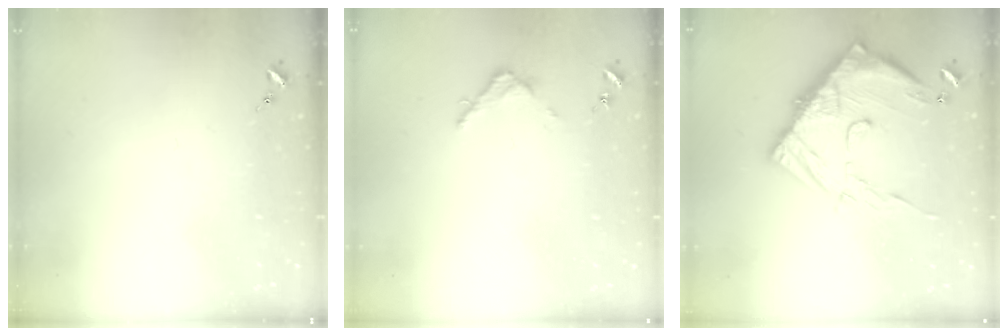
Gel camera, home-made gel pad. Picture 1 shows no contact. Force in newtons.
{"total": 3.1, "press": 3.1, "slide": 0.4}
{"total": 19.6, "press": 19.5, "slide": 2.0}